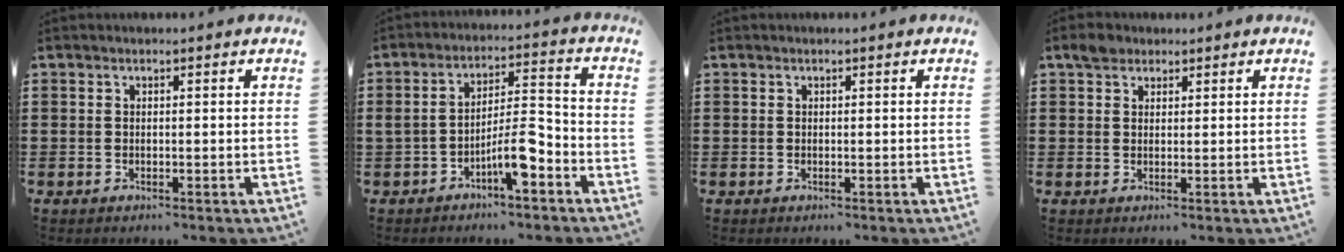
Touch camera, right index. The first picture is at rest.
{"total": 8.1, "force": [-4.2, 2.3, 6.5], "torque": [-0.118, 0.011, -0.076]}
{"total": 0.0}
{"total": 2.4, "force": [1.8, 1.4, 0.8], "torque": [-0.013, 0.004, 0.033]}